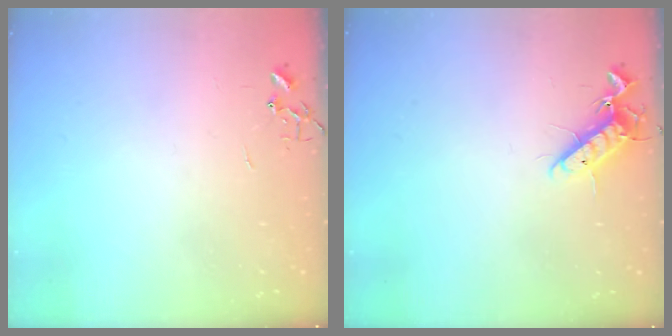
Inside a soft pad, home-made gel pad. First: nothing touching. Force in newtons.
{"total": 12.1, "press": 11.9, "slide": 2.0}